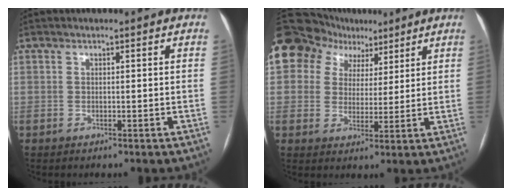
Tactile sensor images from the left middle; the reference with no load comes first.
{"total": 20.6, "force": [11.1, 15.4, 8.0], "torque": [-0.222, 0.090, 0.199]}